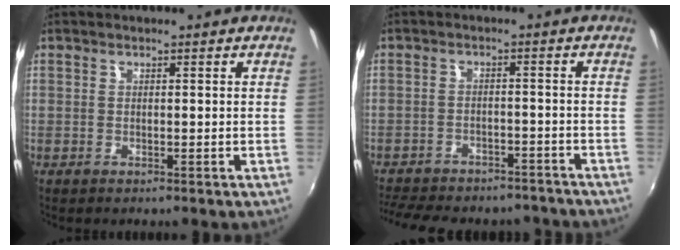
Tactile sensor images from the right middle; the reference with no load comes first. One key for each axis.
{"total": 18.9, "fx": -16.2, "fy": 7.0, "fz": 6.8, "tx": -0.161, "ty": 0.005, "tz": -0.210}